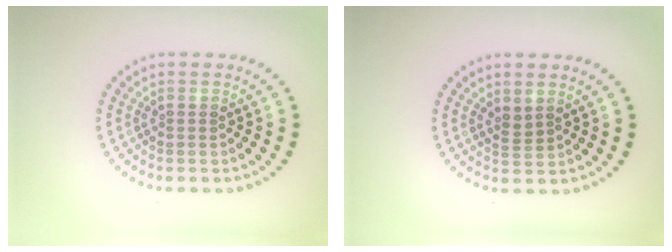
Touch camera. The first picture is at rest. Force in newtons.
{"total": 1.2, "press": 1.0, "slide": 0.7}